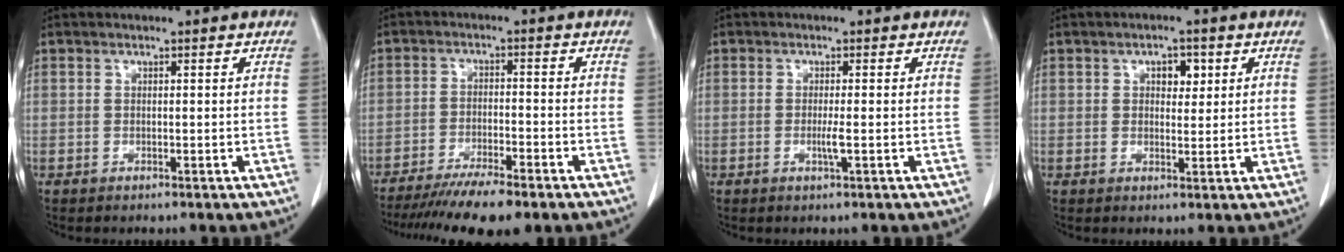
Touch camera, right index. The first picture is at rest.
{"total": 10.3, "force": [-8.2, 1.0, 6.1], "torque": [-0.093, -0.022, -0.132]}
{"total": 1.7, "force": [-0.5, -0.2, 1.6], "torque": [-0.034, -0.004, -0.009]}
{"total": 3.1, "force": [1.2, 1.8, 2.2], "torque": [-0.030, 0.004, 0.018]}